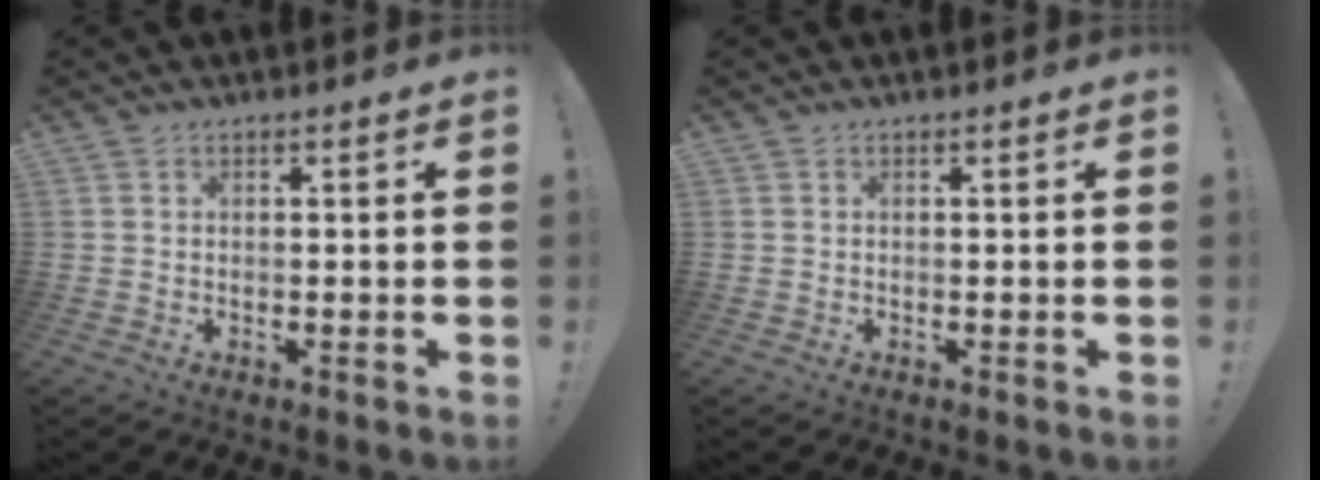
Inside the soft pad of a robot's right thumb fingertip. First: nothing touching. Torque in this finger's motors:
{"motor_torque": [-0.01, 0.00, -0.01, 0.00, 0.02]}